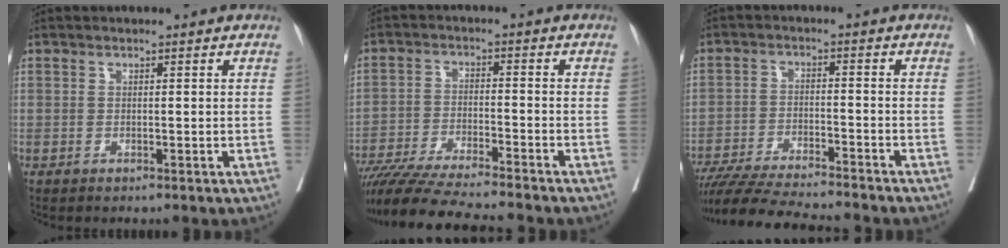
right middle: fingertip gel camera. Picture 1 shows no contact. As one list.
[{"total": 13.2, "force": [-11.8, -0.6, 5.9], "torque": [-0.087, -0.023, -0.198]}, {"total": 13.7, "force": [-12.5, 0.3, 5.8], "torque": [-0.085, -0.016, -0.200]}]